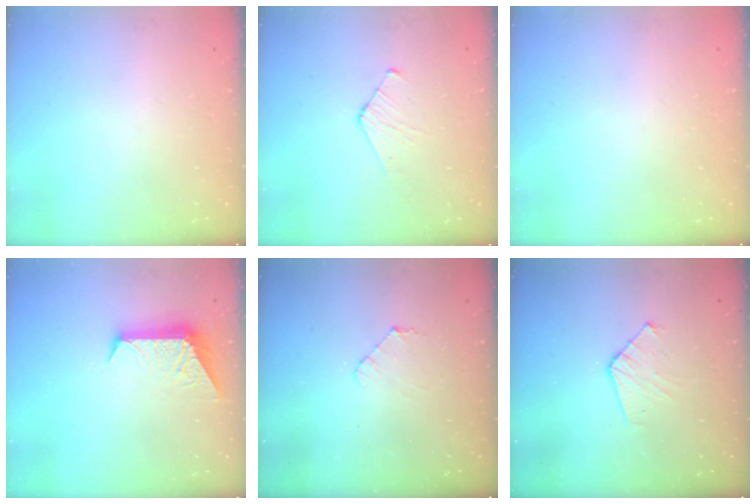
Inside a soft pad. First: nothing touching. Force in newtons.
{"total": 4.3, "press": 4.3, "slide": 0.4}
{"total": 0.0}
{"total": 8.4, "press": 8.4, "slide": 0.6}
{"total": 5.2, "press": 5.2, "slide": 0.4}
{"total": 5.9, "press": 5.9, "slide": 0.5}